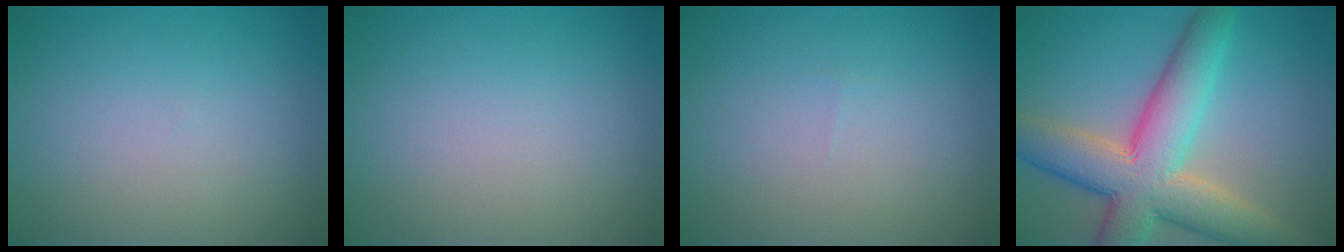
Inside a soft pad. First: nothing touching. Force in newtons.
{"total": 0.0}
{"total": 0.0}
{"total": 10.0, "press": 9.9, "slide": 0.8}